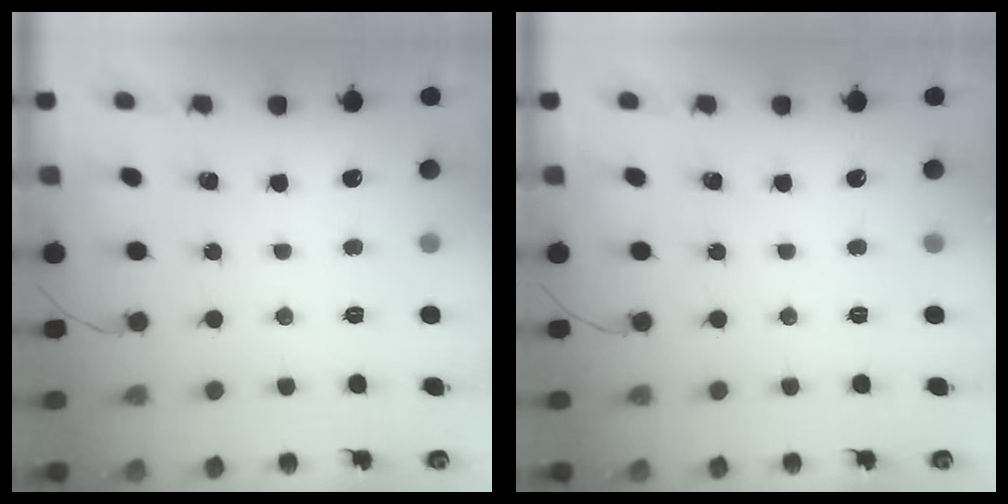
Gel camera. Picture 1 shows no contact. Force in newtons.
{"total": 0.0}